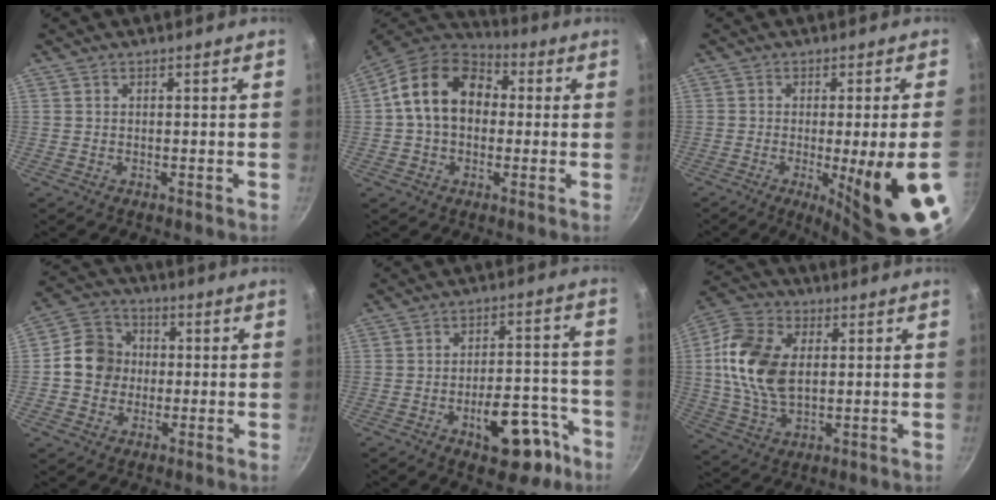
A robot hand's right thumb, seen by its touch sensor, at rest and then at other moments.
{"total": 15.3, "force": [1.6, 11.4, 10.1], "torque": [-0.141, 0.032, 0.011]}
{"total": 16.6, "force": [-4.2, 1.6, 15.9], "torque": [-0.210, -0.006, -0.045]}
{"total": 7.3, "force": [-0.1, 6.5, 3.4], "torque": [-0.030, 0.013, -0.017]}
{"total": 13.7, "force": [-6.9, 6.8, 9.7], "torque": [-0.084, 0.060, -0.085]}
{"total": 15.3, "force": [1.9, 9.8, 11.7], "torque": [-0.208, 0.004, 0.029]}